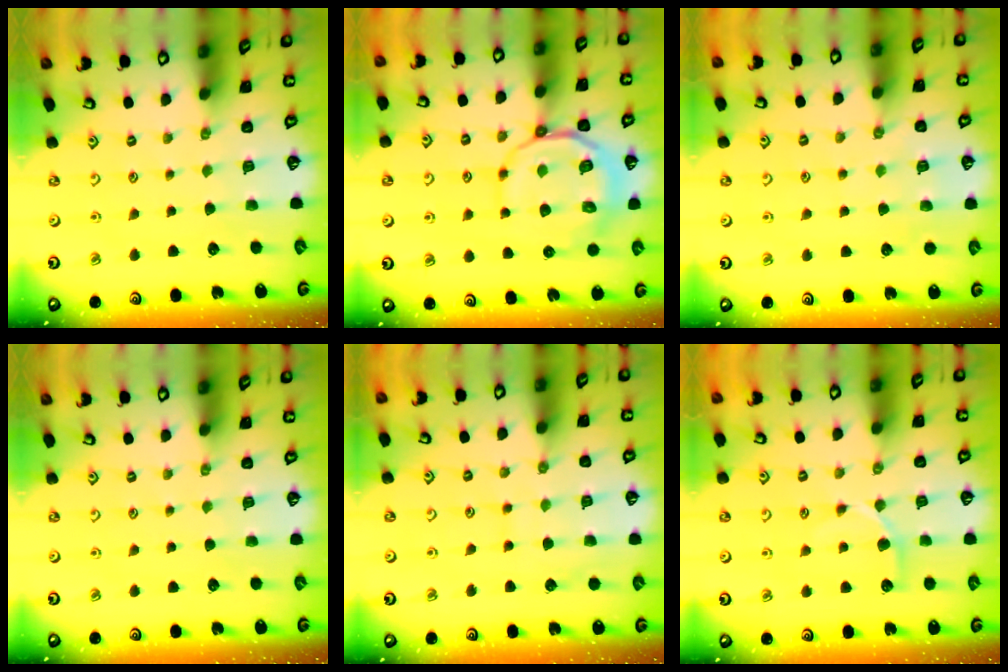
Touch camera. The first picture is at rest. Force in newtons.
{"total": 12.0, "press": 11.9, "slide": 1.8}
{"total": 5.3, "press": 5.3, "slide": 0.6}
{"total": 0.0}
{"total": 6.8, "press": 6.8, "slide": 0.1}
{"total": 5.6, "press": 5.5, "slide": 0.8}